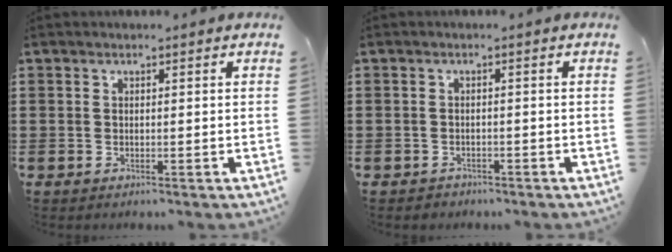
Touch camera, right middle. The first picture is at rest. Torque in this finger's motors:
{"motor_torque": [0.00, 0.00, -0.12, -0.01]}